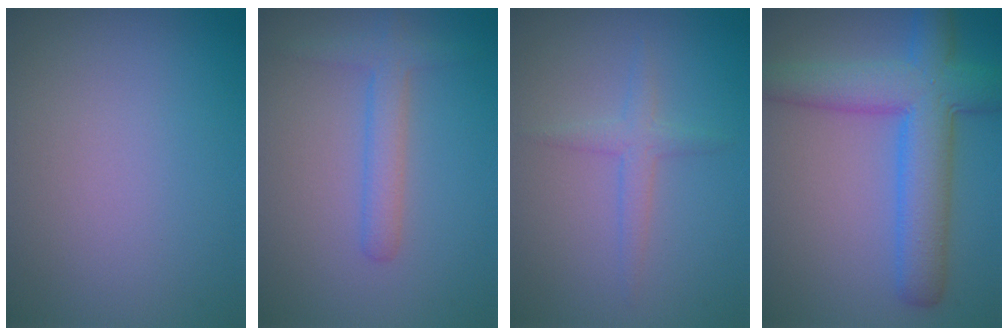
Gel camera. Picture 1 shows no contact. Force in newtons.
{"total": 2.5, "press": 2.5, "slide": 0.1}
{"total": 1.6, "press": 1.6, "slide": 0.1}
{"total": 7.7, "press": 7.7, "slide": 0.2}